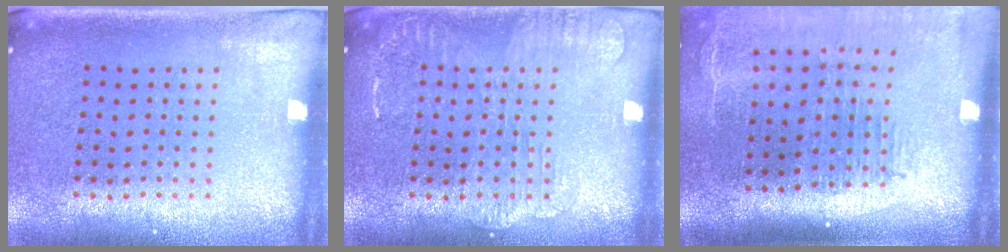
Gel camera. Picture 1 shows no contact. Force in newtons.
{"total": 2.2, "press": 2.2, "slide": 0.3}
{"total": 2.5, "press": 2.0, "slide": 1.5}